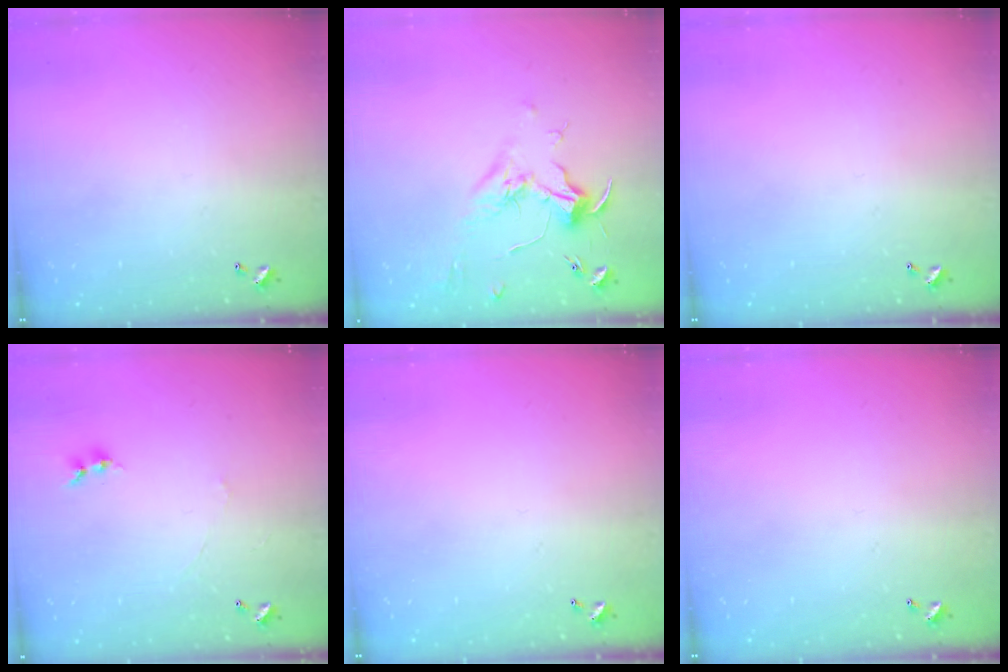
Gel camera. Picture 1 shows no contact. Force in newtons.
{"total": 2.0, "press": 1.8, "slide": 0.7}
{"total": 0.0}
{"total": 0.0}
{"total": 0.0}
{"total": 0.0}